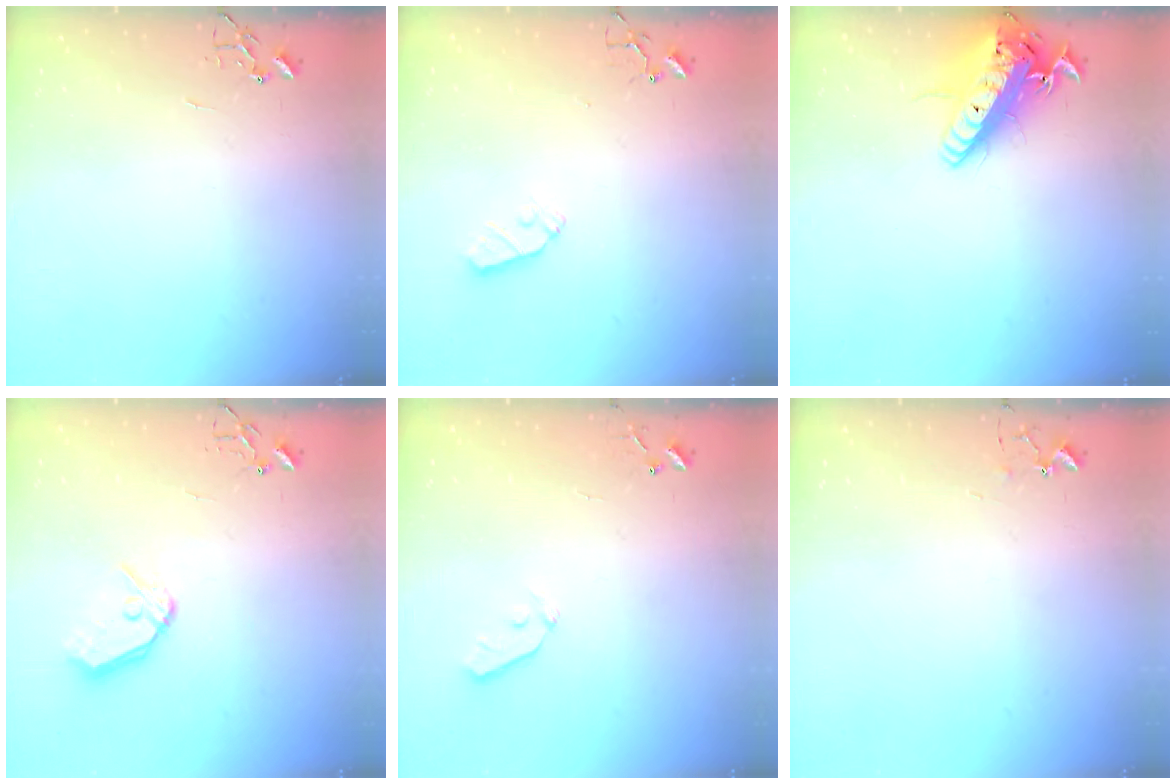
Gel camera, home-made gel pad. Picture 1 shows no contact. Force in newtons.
{"total": 6.6, "press": 6.6, "slide": 0.2}
{"total": 19.0, "press": 18.6, "slide": 3.8}
{"total": 11.3, "press": 11.2, "slide": 1.5}
{"total": 3.7, "press": 3.6, "slide": 0.7}
{"total": 5.6, "press": 5.5, "slide": 0.6}